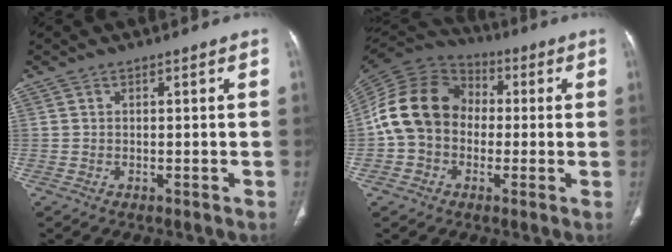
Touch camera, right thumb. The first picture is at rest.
{"total": 15.0, "force": [-0.5, 12.3, 8.6], "torque": [-0.154, 0.035, -0.021]}